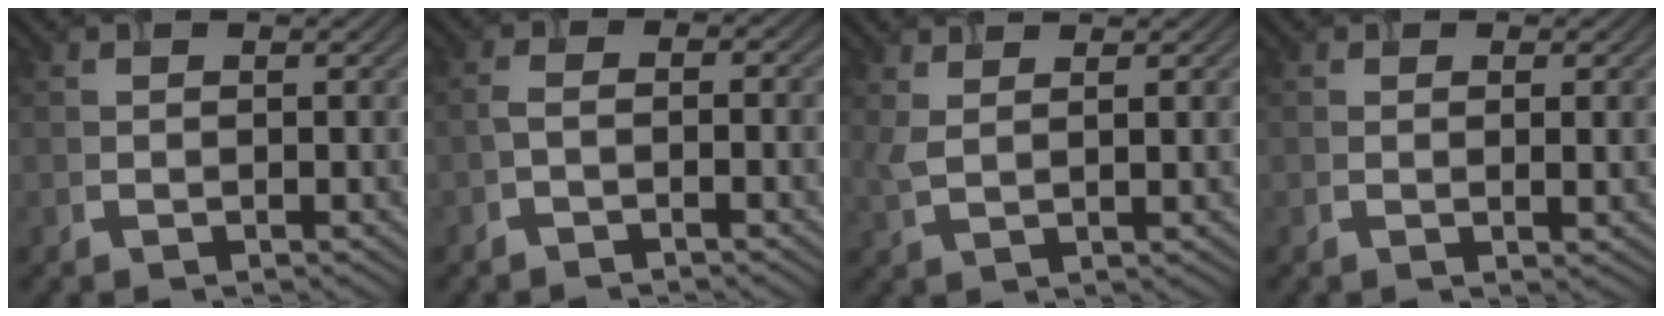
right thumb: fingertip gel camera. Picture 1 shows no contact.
{"total": 1.8, "force": [-1.5, 0.4, 0.9], "torque": [-0.024, 0.001, -0.027]}
{"total": 2.4, "force": [1.6, 0.7, 1.7], "torque": [-0.041, 0.002, 0.040]}
{"total": 0.9, "force": [0.1, 0.2, 0.8], "torque": [-0.012, -0.004, 0.009]}